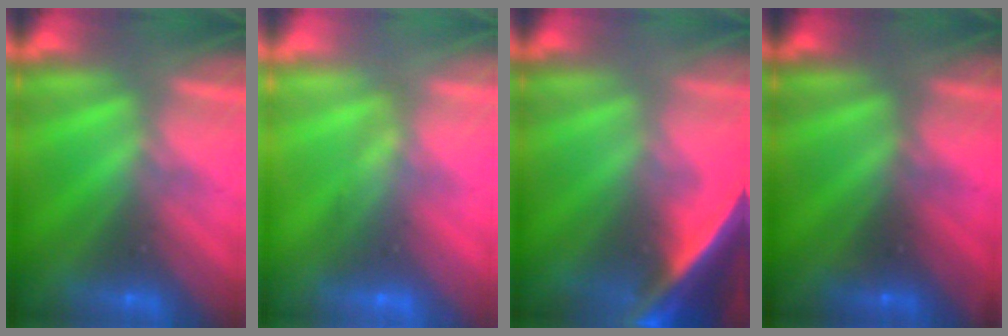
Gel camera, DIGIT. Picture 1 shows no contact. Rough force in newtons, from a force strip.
{"total": 1.7}
{"total": 6.9}
{"total": 2.7}